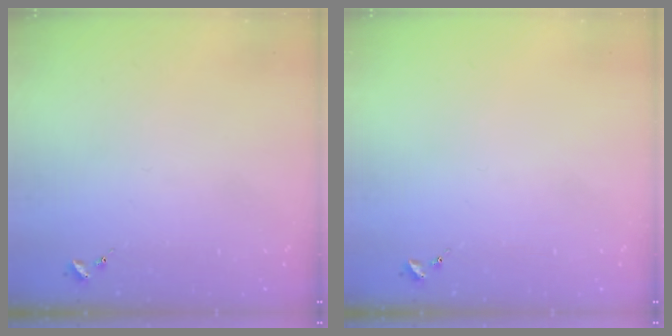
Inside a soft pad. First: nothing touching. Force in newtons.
{"total": 0.0}